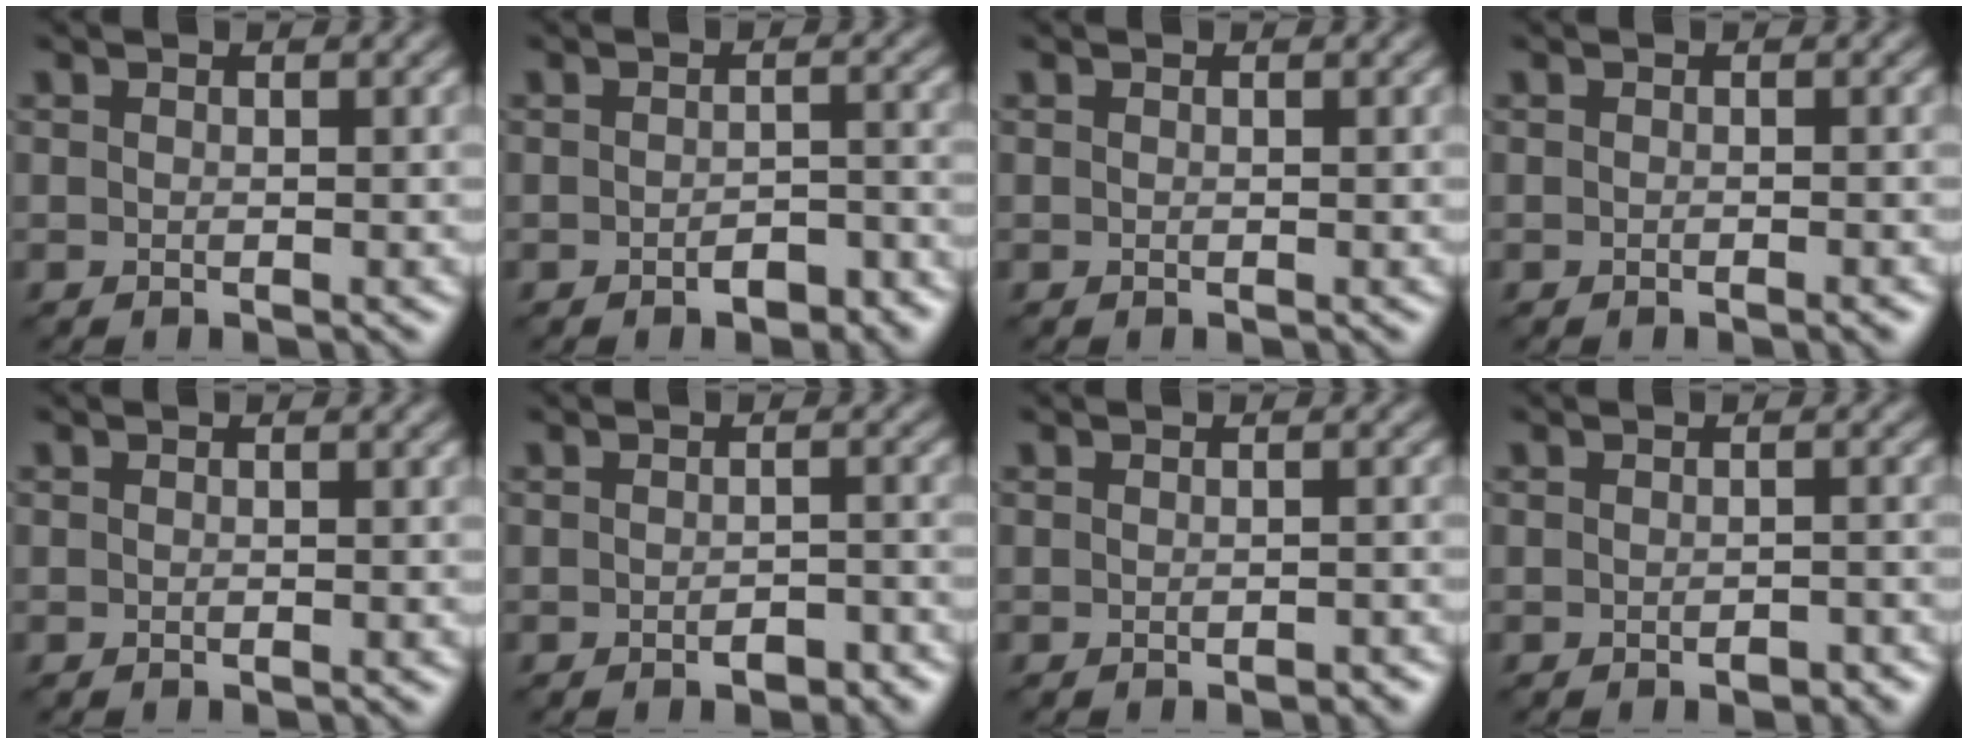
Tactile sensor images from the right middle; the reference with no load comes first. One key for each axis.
{"total": 2.3, "fx": -1.4, "fy": 1.1, "fz": 1.5, "tx": -0.021, "ty": 0.004, "tz": -0.019}
{"total": 0.0}
{"total": 0.8, "fx": -0.5, "fy": 0.1, "fz": 0.6, "tx": -0.007, "ty": 0.000, "tz": -0.007}
{"total": 0.0}
{"total": 1.8, "fx": -1.1, "fy": 0.8, "fz": 1.3, "tx": -0.017, "ty": 0.001, "tz": -0.015}
{"total": 0.9, "fx": -0.6, "fy": 0.3, "fz": 0.6, "tx": -0.009, "ty": -0.001, "tz": -0.007}
{"total": 1.3, "fx": -0.8, "fy": 0.5, "fz": 0.9, "tx": -0.014, "ty": -0.002, "tz": -0.010}